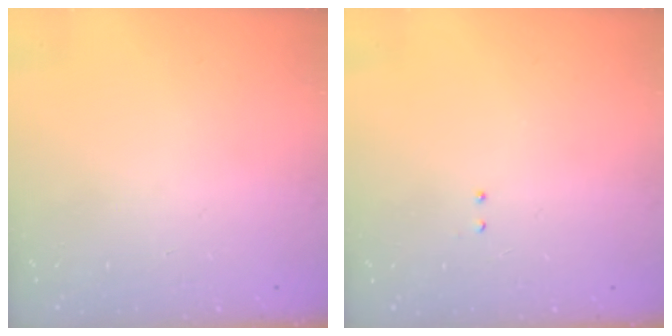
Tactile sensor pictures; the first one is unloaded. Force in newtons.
{"total": 2.1, "press": 2.0, "slide": 0.6}